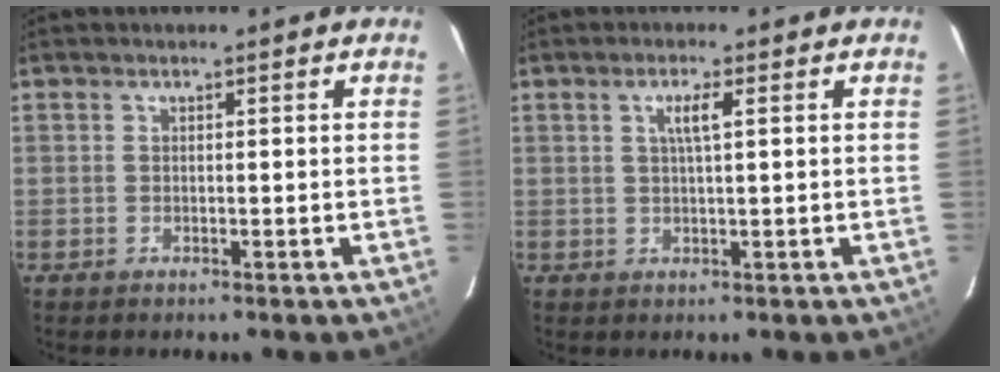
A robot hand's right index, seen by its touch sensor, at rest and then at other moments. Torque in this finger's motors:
{"motor_torque": [0.20, 0.15, 0.08, 0.05]}